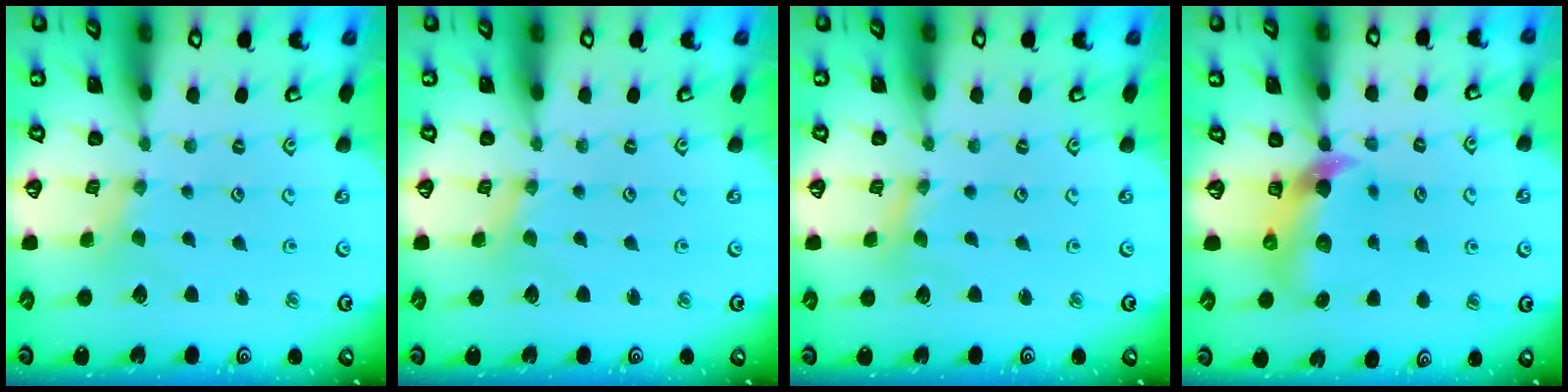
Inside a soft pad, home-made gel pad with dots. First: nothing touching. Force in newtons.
{"total": 0.0}
{"total": 0.0}
{"total": 7.6, "press": 7.5, "slide": 1.1}